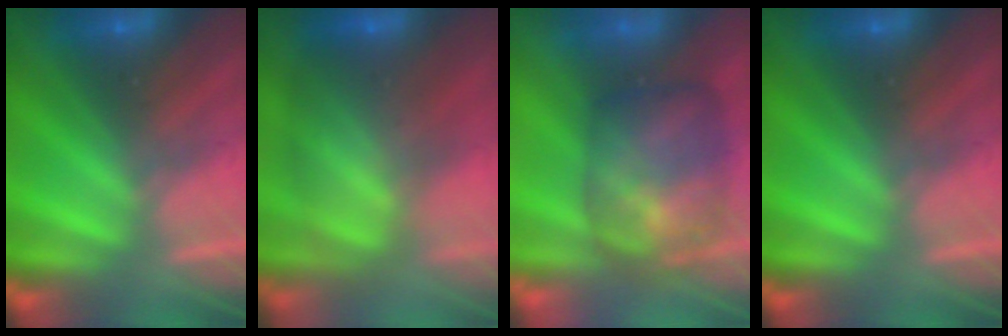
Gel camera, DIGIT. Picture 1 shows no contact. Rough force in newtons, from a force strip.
{"total": 13.7}
{"total": 5.7}
{"total": 0.0}